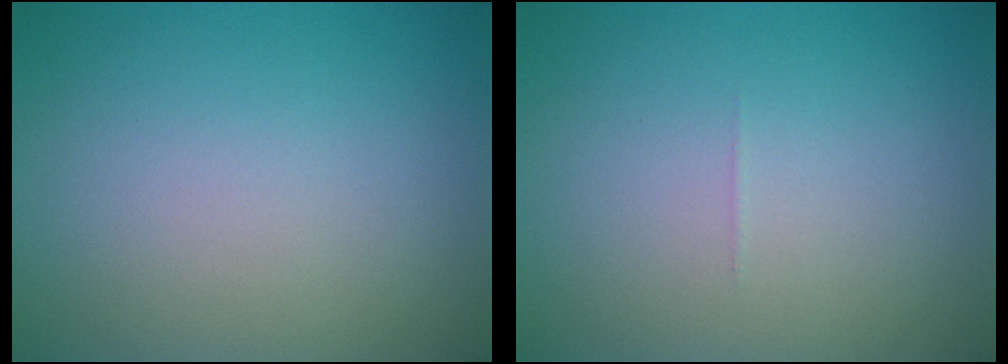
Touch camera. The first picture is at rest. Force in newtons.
{"total": 0.0}